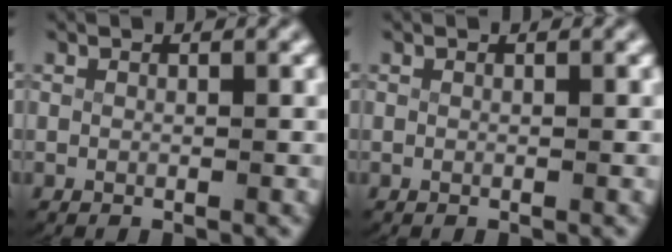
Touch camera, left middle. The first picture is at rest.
{"total": 0.0}